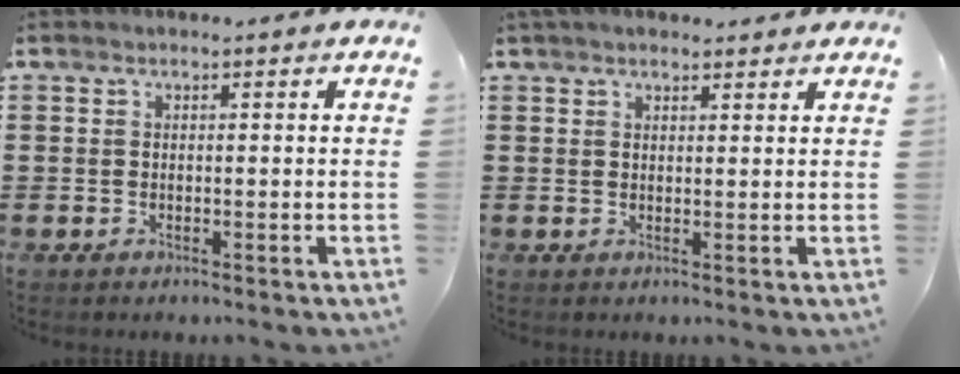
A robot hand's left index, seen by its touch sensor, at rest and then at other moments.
{"total": 2.2, "force": [1.9, 0.7, 0.8], "torque": [-0.019, 0.005, 0.037]}